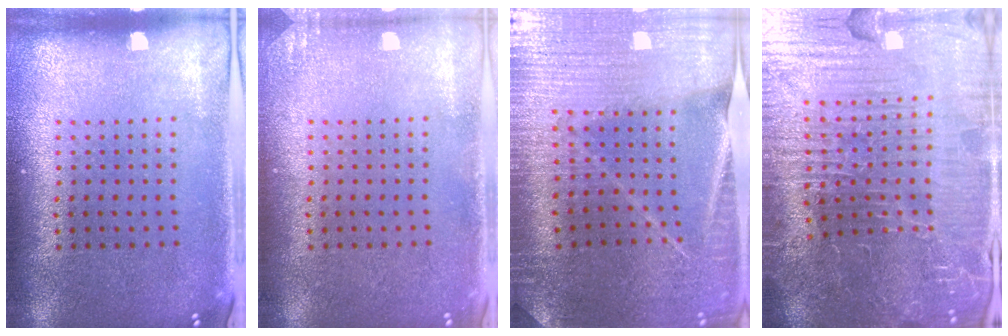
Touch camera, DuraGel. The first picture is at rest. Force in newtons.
{"total": 1.0, "press": 1.0, "slide": 0.1}
{"total": 2.6, "press": 2.6, "slide": 0.4}
{"total": 6.2, "press": 5.8, "slide": 2.1}